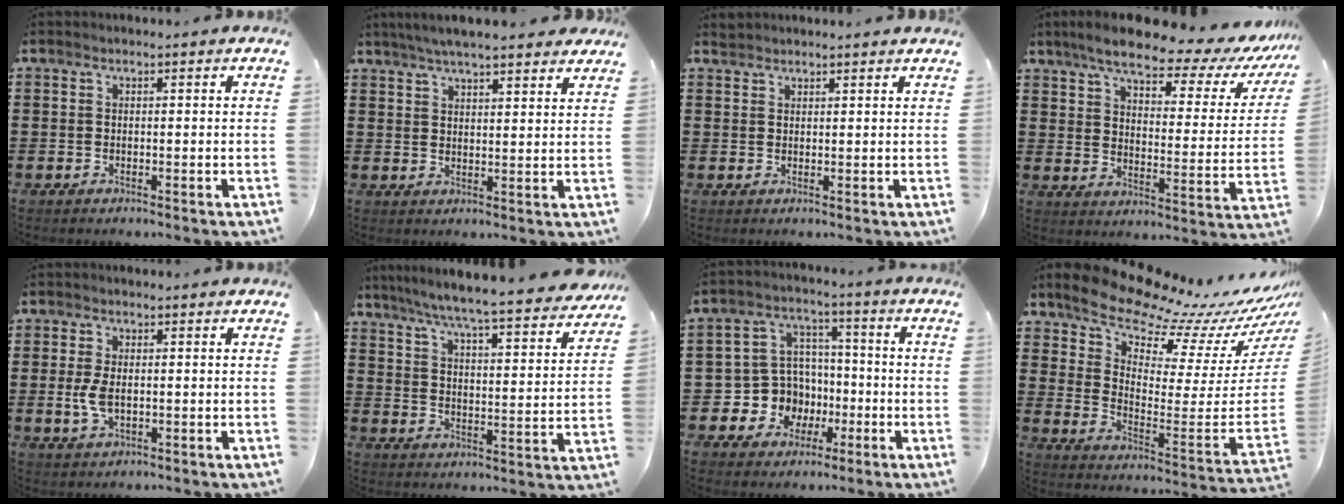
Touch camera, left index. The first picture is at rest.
{"total": 5.2, "force": [4.7, 0.4, 2.1], "torque": [-0.051, -0.010, 0.085]}
{"total": 1.6, "force": [1.6, 0.2, 0.0], "torque": [-0.003, 0.001, 0.032]}
{"total": 8.4, "force": [6.8, 1.7, 4.5], "torque": [-0.103, -0.038, 0.112]}
{"total": 4.0, "force": [-0.1, 2.1, 3.5], "torque": [-0.089, -0.004, -0.007]}
{"total": 6.6, "force": [5.9, -0.6, 2.7], "torque": [-0.079, -0.048, 0.096]}
{"total": 8.2, "force": [-1.7, 7.8, 1.8], "torque": [-0.073, 0.010, -0.025]}
{"total": 10.9, "force": [10.1, 1.7, 3.7], "torque": [-0.073, -0.105, 0.160]}